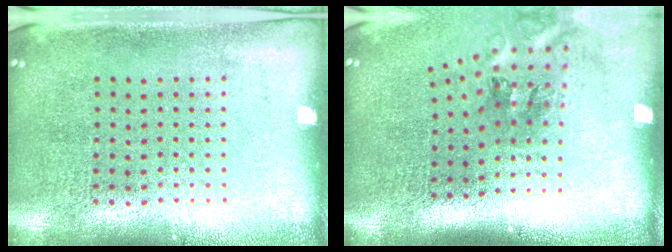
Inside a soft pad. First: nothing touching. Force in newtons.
{"total": 1.8, "press": 1.2, "slide": 1.3}